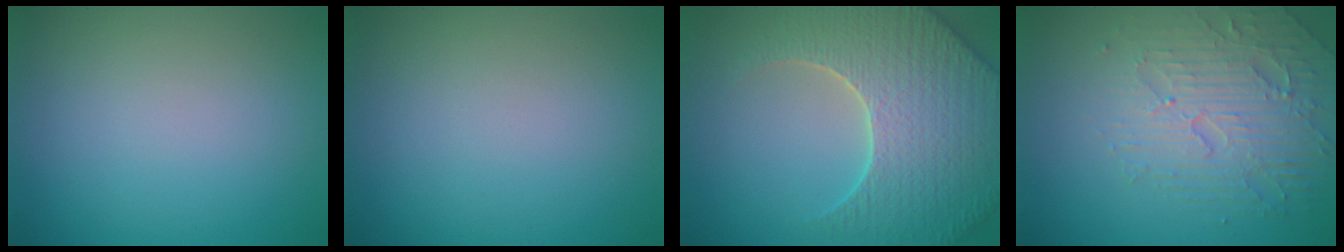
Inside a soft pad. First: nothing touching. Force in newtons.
{"total": 0.0}
{"total": 7.9, "press": 7.6, "slide": 2.2}
{"total": 4.4, "press": 3.9, "slide": 2.1}